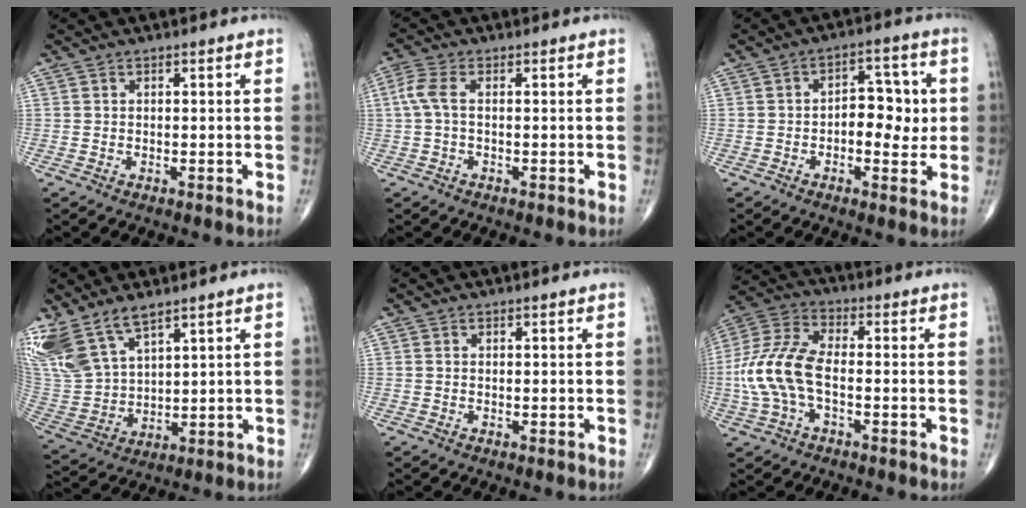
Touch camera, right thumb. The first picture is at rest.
{"total": 4.1, "force": [0.2, 1.9, 3.7], "torque": [-0.105, 0.009, -0.002]}
{"total": 8.5, "force": [-0.1, 5.0, 6.9], "torque": [-0.060, 0.015, -0.006]}
{"total": 14.5, "force": [9.6, 6.4, 8.7], "torque": [-0.186, -0.031, 0.209]}
{"total": 0.0}
{"total": 12.9, "force": [-2.2, 6.7, 10.8], "torque": [-0.245, 0.033, -0.047]}